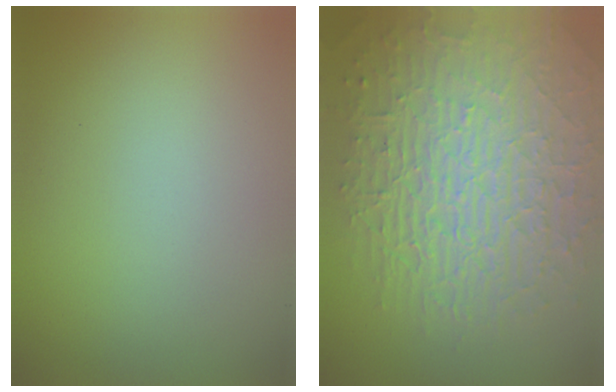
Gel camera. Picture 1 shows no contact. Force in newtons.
{"total": 10.0, "press": 6.5, "slide": 7.6}